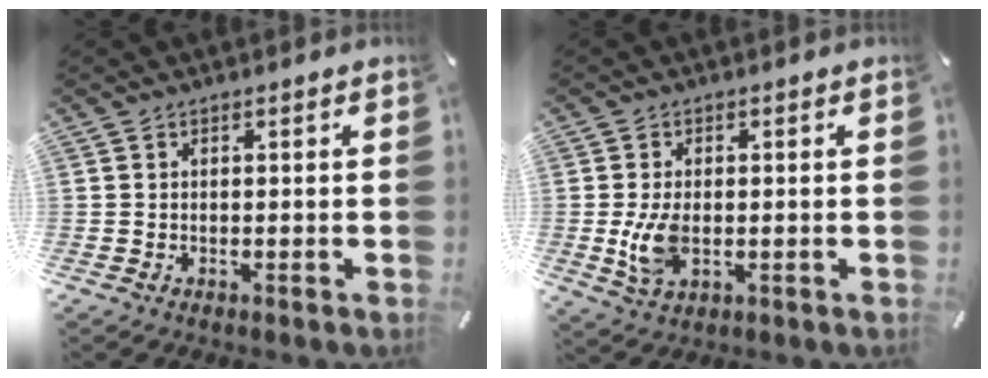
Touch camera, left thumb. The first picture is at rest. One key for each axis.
{"total": 7.4, "fx": -0.7, "fy": 4.6, "fz": 5.7, "tx": -0.128, "ty": -0.008, "tz": -0.016}